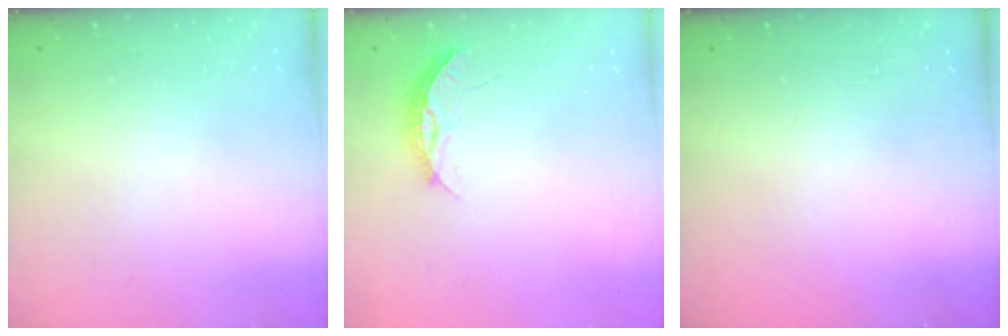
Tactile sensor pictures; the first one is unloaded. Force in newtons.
{"total": 4.4, "press": 4.4, "slide": 0.4}
{"total": 0.0}